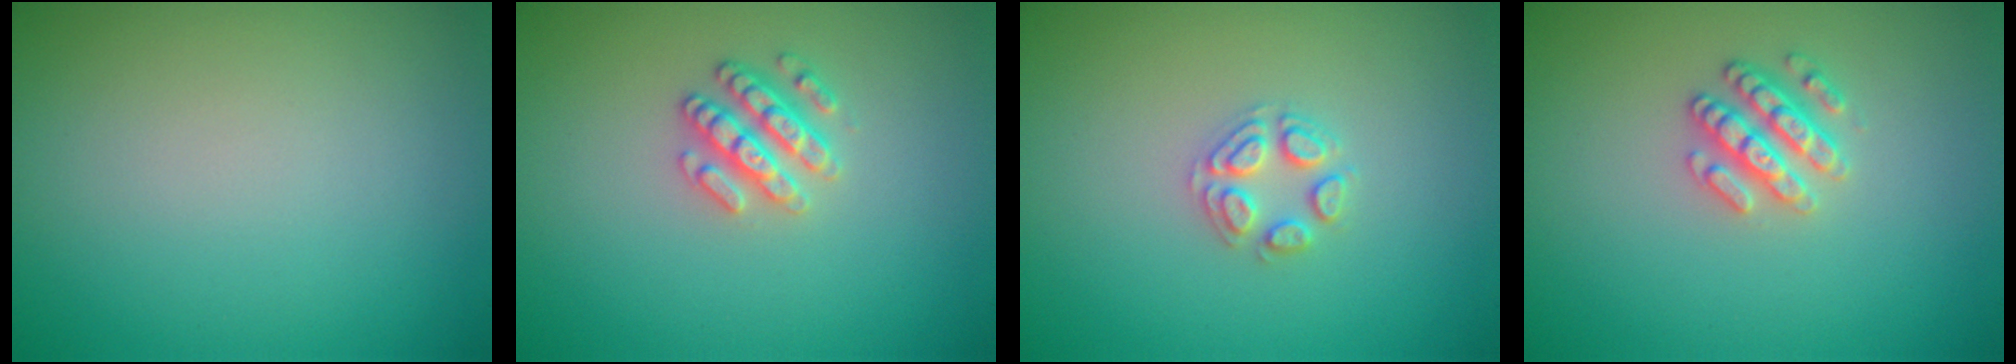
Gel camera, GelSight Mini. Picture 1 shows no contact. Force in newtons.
{"total": 2.5, "press": 2.4, "slide": 0.6}
{"total": 2.2, "press": 2.2, "slide": 0.2}
{"total": 2.5, "press": 2.4, "slide": 0.6}